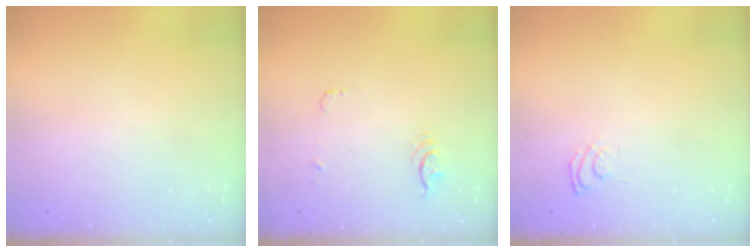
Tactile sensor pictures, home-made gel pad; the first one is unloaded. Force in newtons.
{"total": 14.3, "press": 5.9, "slide": 13.1}
{"total": 6.1, "press": 5.9, "slide": 1.4}